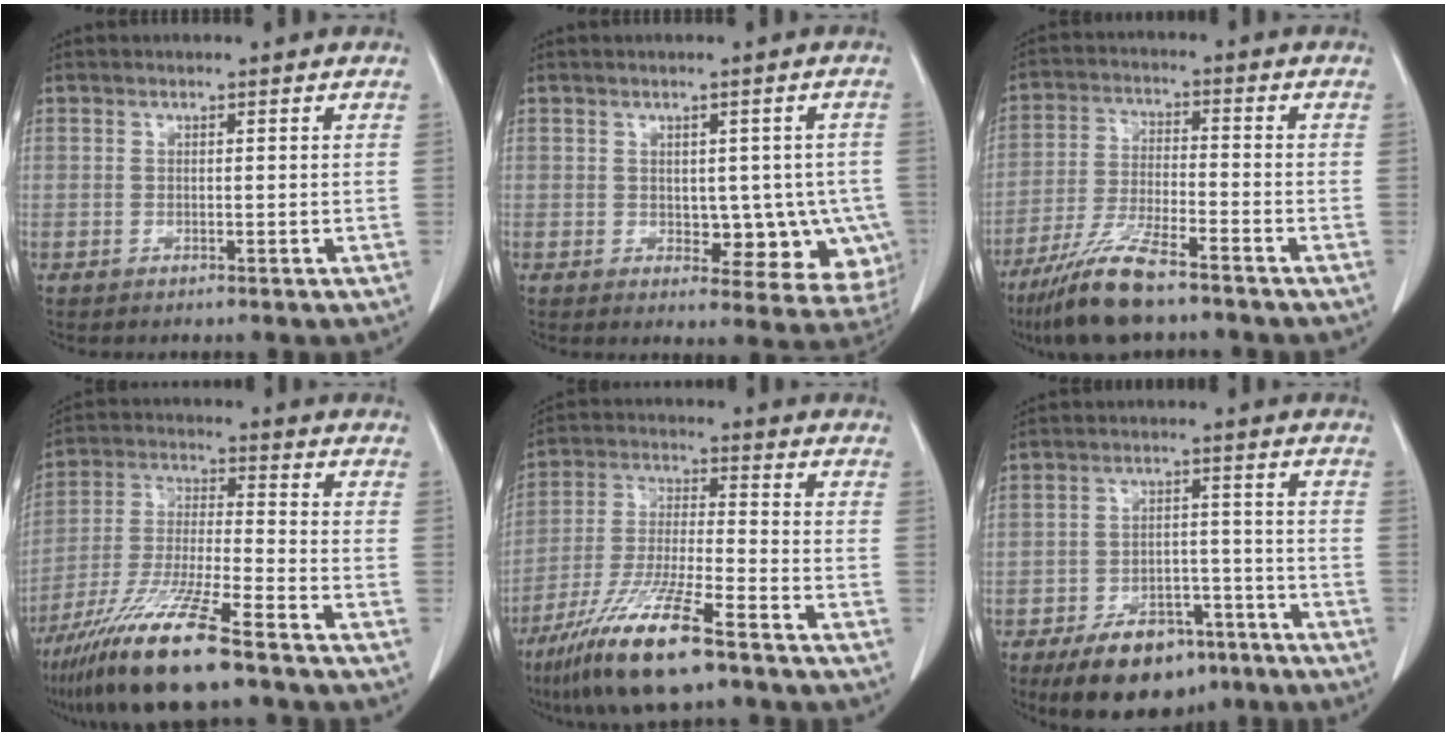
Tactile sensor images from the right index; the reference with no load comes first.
{"total": 9.6, "force": [-1.6, 5.7, 7.5], "torque": [-0.064, 0.011, -0.009]}
{"total": 10.1, "force": [-7.6, 1.1, 6.5], "torque": [-0.131, -0.029, -0.141]}
{"total": 15.1, "force": [-10.5, 0.6, 10.8], "torque": [-0.226, -0.041, -0.196]}
{"total": 14.4, "force": [-9.4, 1.3, 10.8], "torque": [-0.226, -0.037, -0.175]}
{"total": 12.0, "force": [-8.2, 6.2, 6.2], "torque": [-0.088, 0.009, -0.125]}